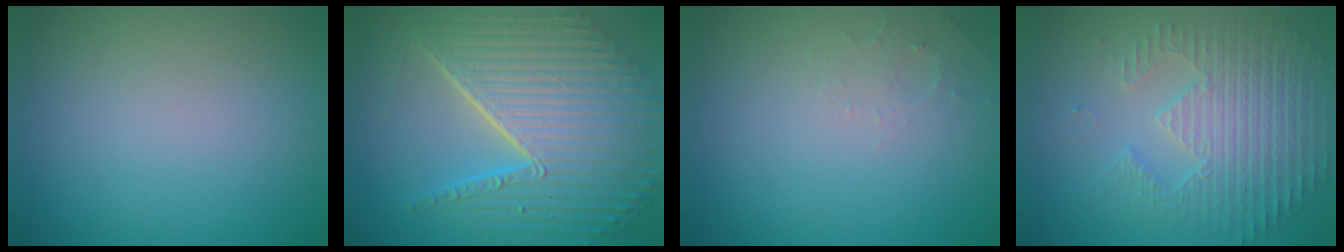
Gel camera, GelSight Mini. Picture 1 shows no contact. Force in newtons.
{"total": 11.1, "press": 7.2, "slide": 8.4}
{"total": 1.2, "press": 1.2, "slide": 0.3}
{"total": 3.8, "press": 3.6, "slide": 1.3}